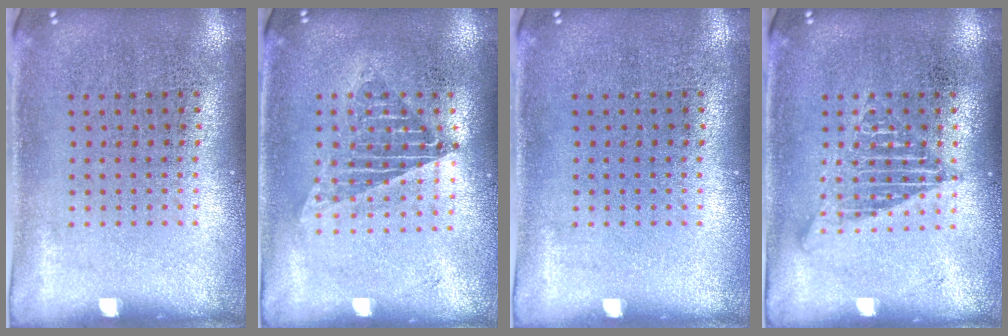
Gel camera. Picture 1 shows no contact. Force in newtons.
{"total": 1.3, "press": 1.2, "slide": 0.6}
{"total": 0.0}
{"total": 2.1, "press": 2.1, "slide": 0.3}